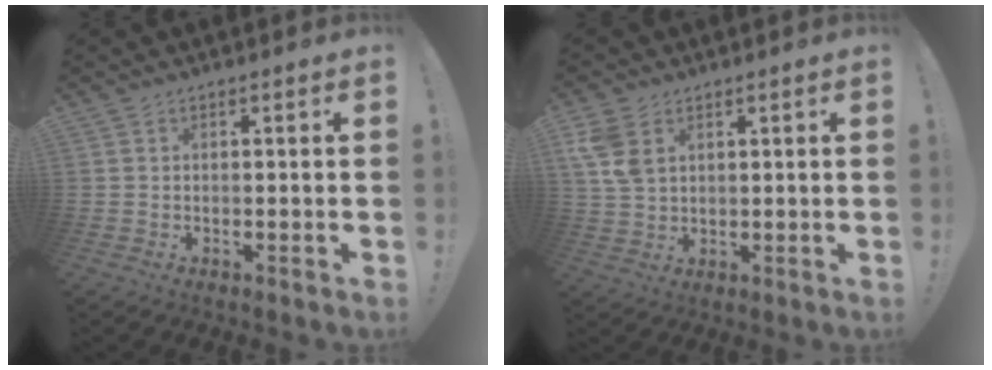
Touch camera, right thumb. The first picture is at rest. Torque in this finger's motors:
{"motor_torque": [0.16, 0.22, 0.05, 0.19, 0.18]}